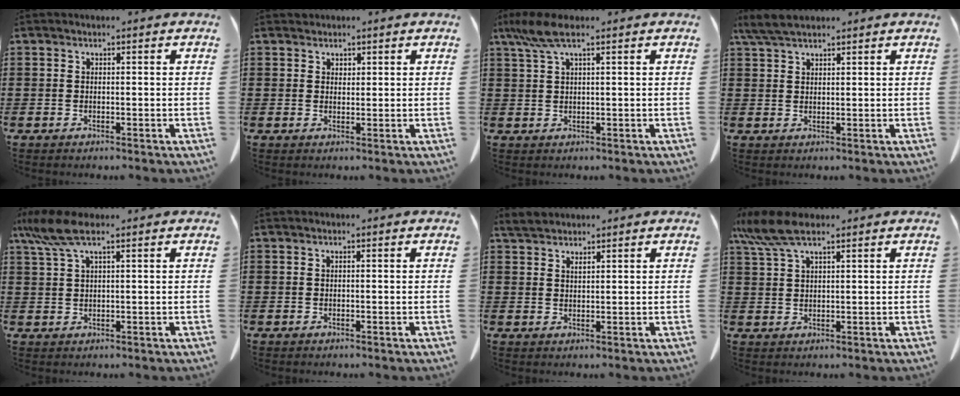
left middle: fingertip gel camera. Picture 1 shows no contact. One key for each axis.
{"total": 1.5, "fx": 1.3, "fy": 0.7, "fz": 0.1, "tx": 0.004, "ty": -0.004, "tz": 0.025}
{"total": 4.6, "fx": 2.4, "fy": 0.9, "fz": 3.8, "tx": -0.093, "ty": -0.002, "tz": 0.040}
{"total": 3.8, "fx": 3.1, "fy": 0.8, "fz": 2.1, "tx": -0.049, "ty": 0.000, "tz": 0.058}
{"total": 5.8, "fx": 3.3, "fy": 1.3, "fz": 4.6, "tx": -0.118, "ty": -0.006, "tz": 0.054}
{"total": 0.0}
{"total": 2.3, "fx": 2.1, "fy": 0.4, "fz": 0.8, "tx": -0.021, "ty": 0.004, "tz": 0.041}
{"total": 6.6, "fx": 4.4, "fy": 1.7, "fz": 4.6, "tx": -0.113, "ty": -0.006, "tz": 0.076}